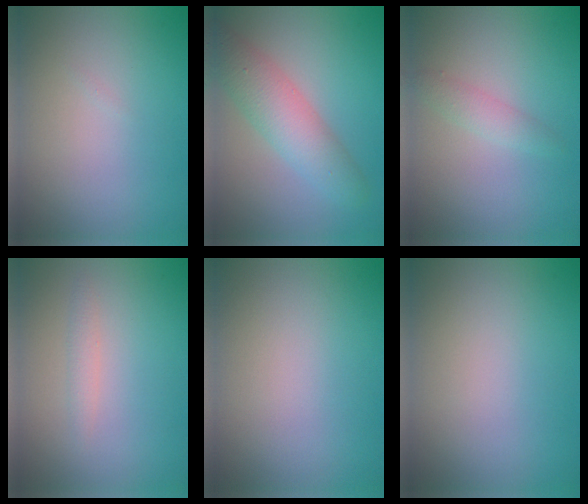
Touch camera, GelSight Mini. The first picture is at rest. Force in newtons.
{"total": 5.1, "press": 5.1, "slide": 0.1}
{"total": 1.7, "press": 1.7, "slide": 0.1}
{"total": 1.0, "press": 1.0, "slide": 0.0}
{"total": 0.0}
{"total": 0.0}